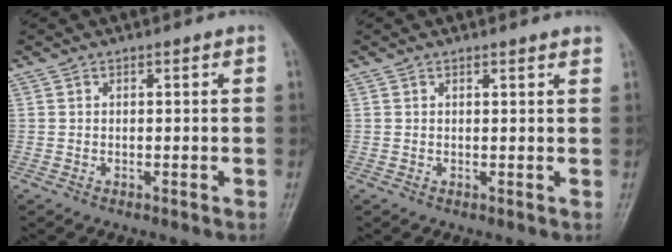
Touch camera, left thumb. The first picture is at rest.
{"total": 2.1, "force": [1.8, 0.4, 1.0], "torque": [-0.005, -0.002, 0.019]}